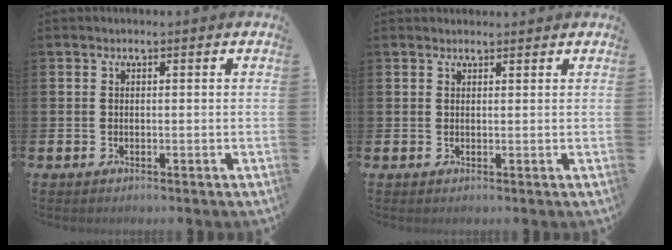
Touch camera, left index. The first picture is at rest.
{"total": 1.1, "force": [1.1, 0.3, 0.0], "torque": [0.009, -0.001, 0.018]}